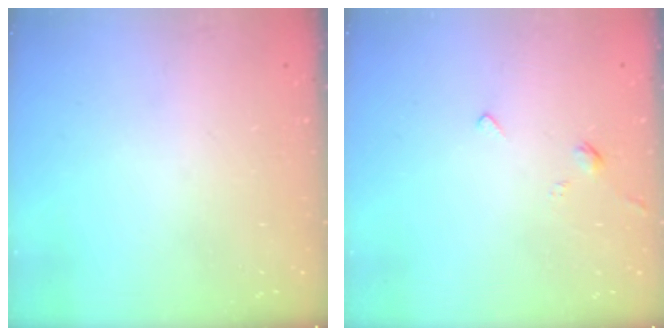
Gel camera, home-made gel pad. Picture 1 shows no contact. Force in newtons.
{"total": 2.4, "press": 2.4, "slide": 0.5}